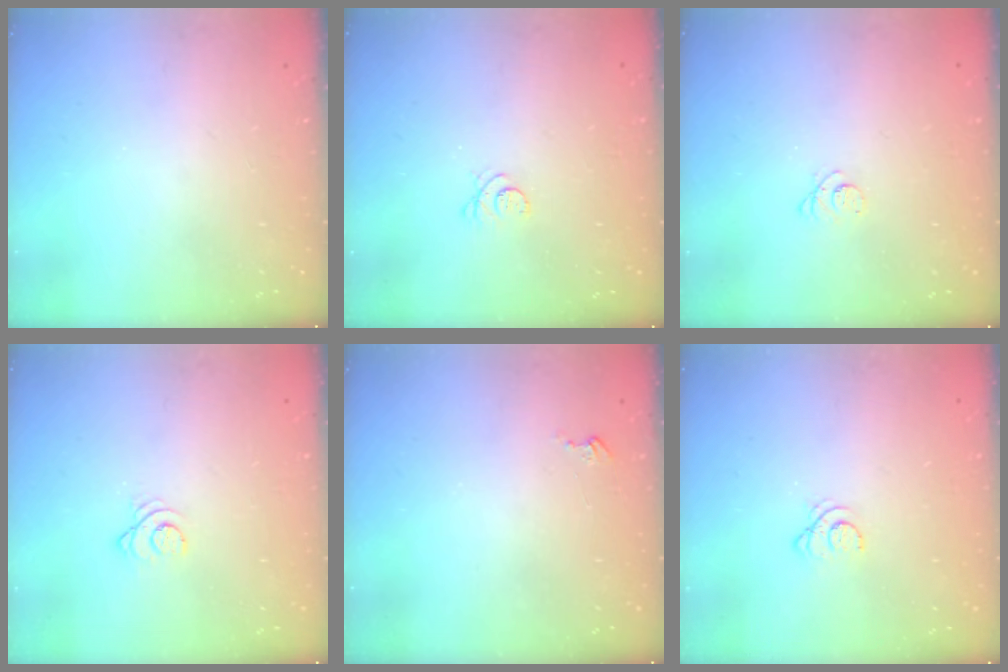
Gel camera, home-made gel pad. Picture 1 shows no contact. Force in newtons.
{"total": 3.0, "press": 2.9, "slide": 0.4}
{"total": 2.3, "press": 2.3, "slide": 0.3}
{"total": 2.5, "press": 2.5, "slide": 0.2}
{"total": 2.7, "press": 2.7, "slide": 0.3}
{"total": 2.4, "press": 2.4, "slide": 0.3}